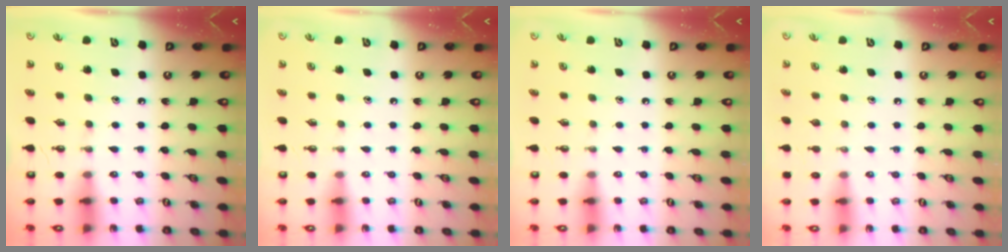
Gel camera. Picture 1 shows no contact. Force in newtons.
{"total": 0.0}
{"total": 0.0}
{"total": 0.0}